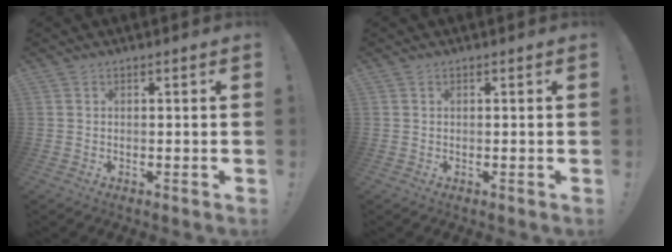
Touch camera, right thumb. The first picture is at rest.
{"total": 0.0}